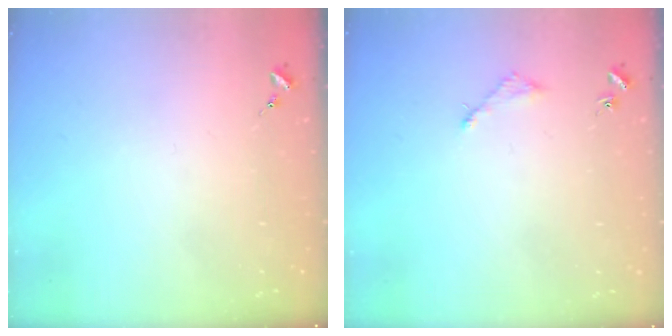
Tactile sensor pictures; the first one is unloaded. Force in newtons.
{"total": 3.0, "press": 3.0, "slide": 0.4}